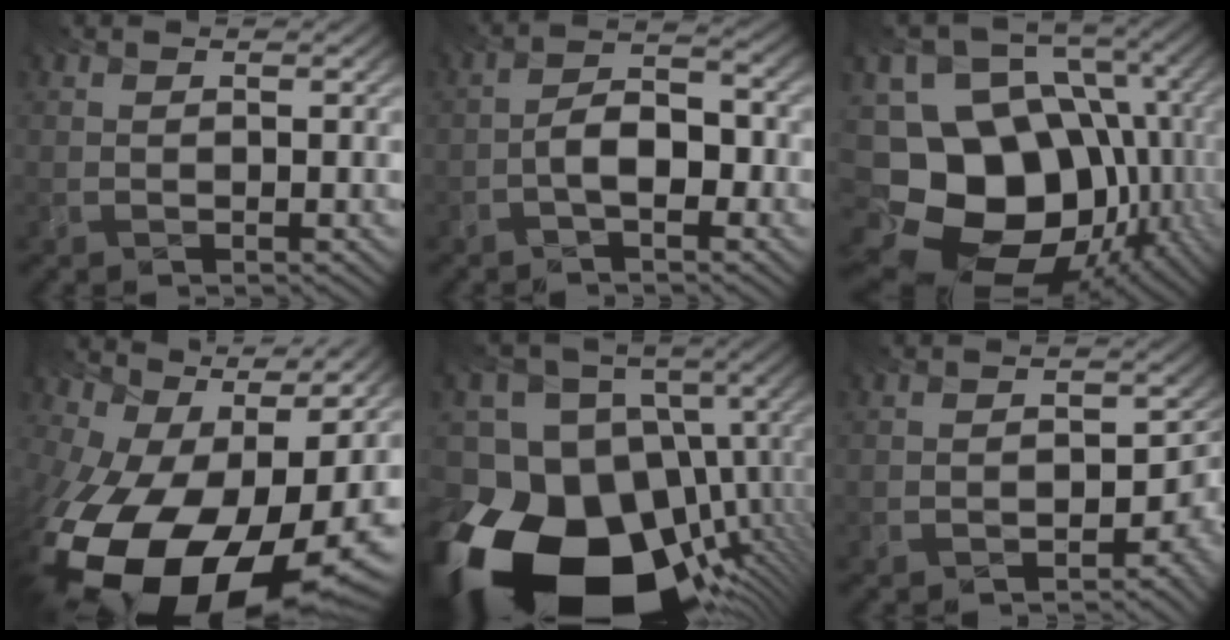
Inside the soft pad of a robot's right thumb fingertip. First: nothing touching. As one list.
[{"total": 4.8, "force": [-2.9, 2.1, 3.1], "torque": [-0.056, -0.003, -0.060]}, {"total": 21.6, "force": [-7.6, 16.8, 11.2], "torque": [-0.239, -0.035, -0.118]}, {"total": 19.1, "force": [-5.3, 12.0, 13.9], "torque": [-0.263, -0.040, -0.074]}, {"total": 22.7, "force": [-12.3, 15.1, 11.5], "torque": [-0.249, -0.052, -0.178]}, {"total": 5.5, "force": [-1.8, 3.9, 3.4], "torque": [-0.043, -0.028, -0.018]}]